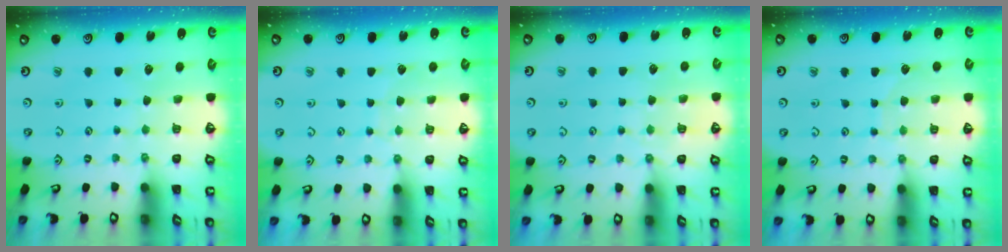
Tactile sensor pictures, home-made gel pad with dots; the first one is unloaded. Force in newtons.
{"total": 4.8, "press": 4.7, "slide": 0.6}
{"total": 2.8, "press": 2.8, "slide": 0.3}
{"total": 6.8, "press": 6.8, "slide": 0.5}